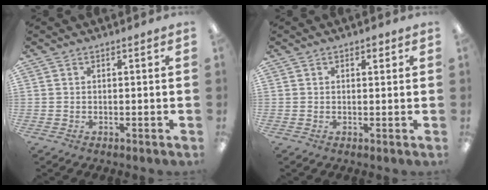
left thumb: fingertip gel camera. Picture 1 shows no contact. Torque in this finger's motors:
{"motor_torque": [-0.22, -0.09, -0.43, 0.30, 0.07]}